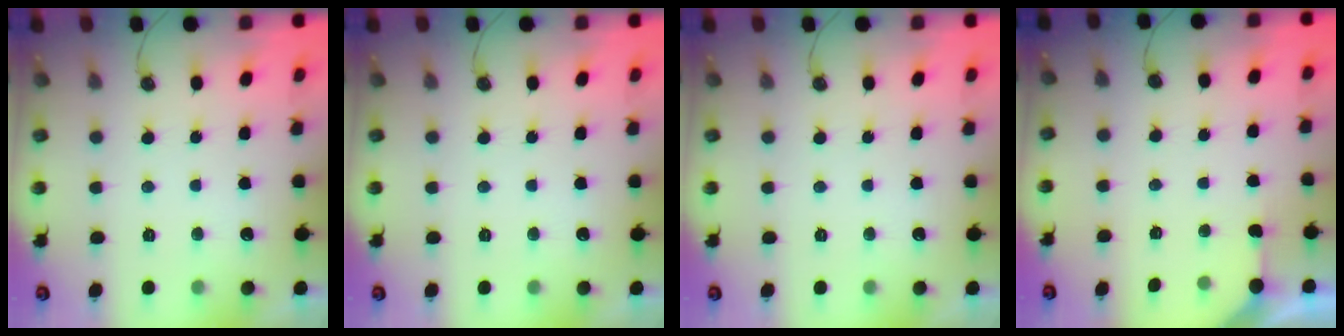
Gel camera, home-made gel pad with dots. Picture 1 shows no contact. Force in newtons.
{"total": 0.0}
{"total": 0.0}
{"total": 1.6, "press": 1.6, "slide": 0.3}